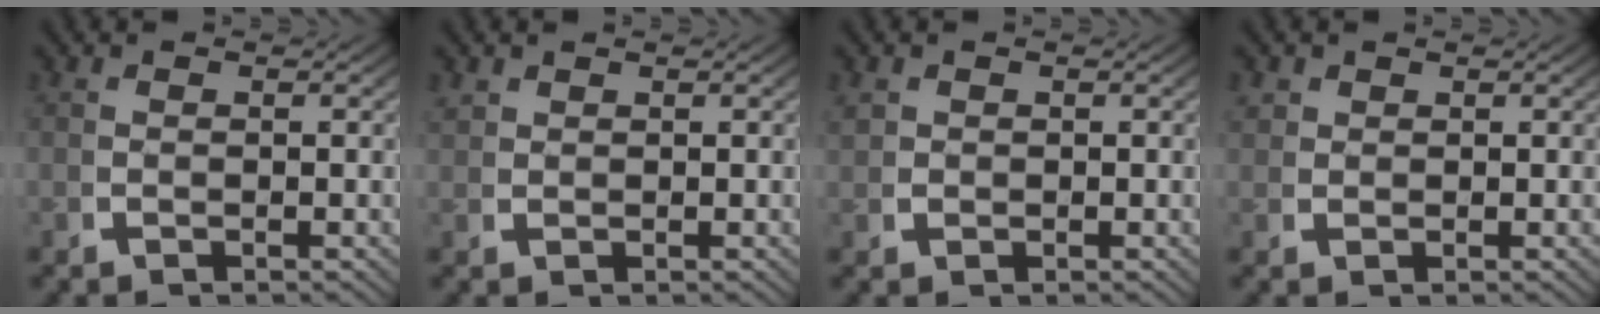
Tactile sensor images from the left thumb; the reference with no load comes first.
{"total": 1.1, "force": [1.0, 0.5, 0.2], "torque": [-0.004, 0.002, 0.024]}
{"total": 1.7, "force": [0.5, 1.5, 0.6], "torque": [-0.019, -0.004, 0.011]}
{"total": 1.6, "force": [0.9, 1.3, 0.5], "torque": [-0.013, -0.004, 0.021]}